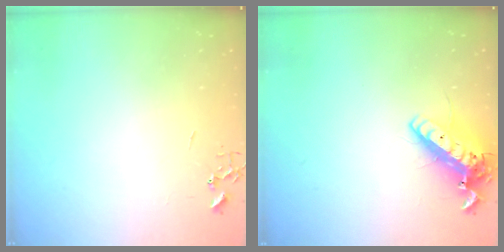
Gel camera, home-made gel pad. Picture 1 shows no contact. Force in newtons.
{"total": 14.4, "press": 14.1, "slide": 2.7}